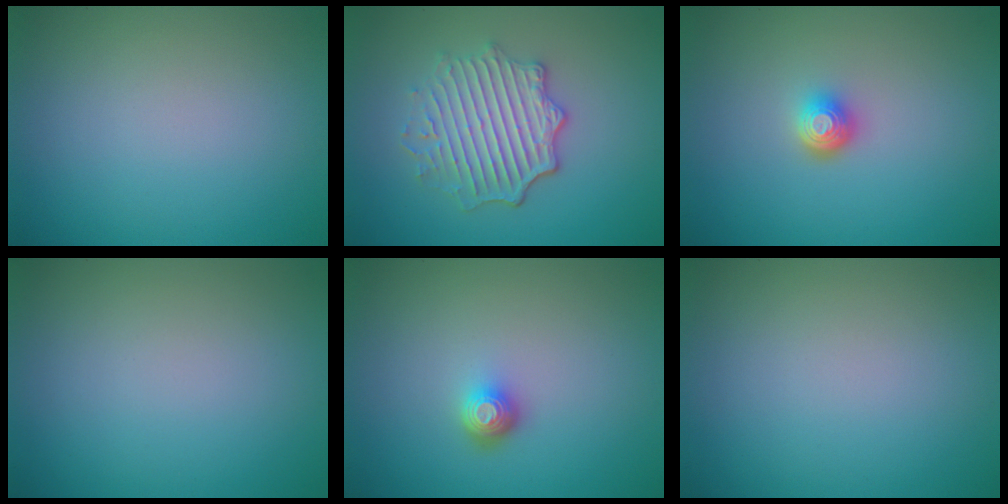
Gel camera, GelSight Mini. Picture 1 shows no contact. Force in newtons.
{"total": 5.0, "press": 4.2, "slide": 2.8}
{"total": 1.9, "press": 1.4, "slide": 1.4}
{"total": 0.0}
{"total": 1.7, "press": 1.3, "slide": 1.2}
{"total": 0.0}